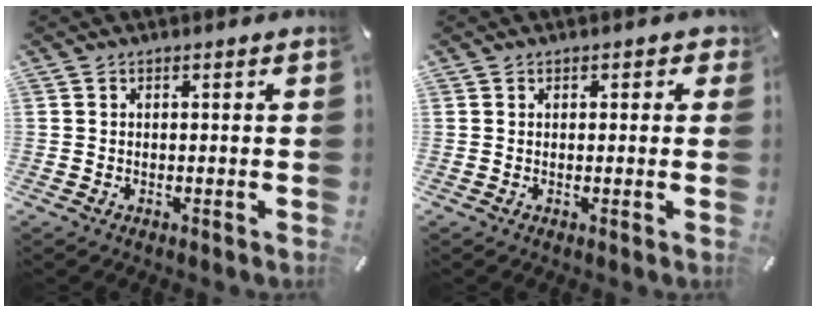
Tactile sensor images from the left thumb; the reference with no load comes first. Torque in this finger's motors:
{"motor_torque": [-0.04, -0.10, 0.08, 0.09, 0.01]}